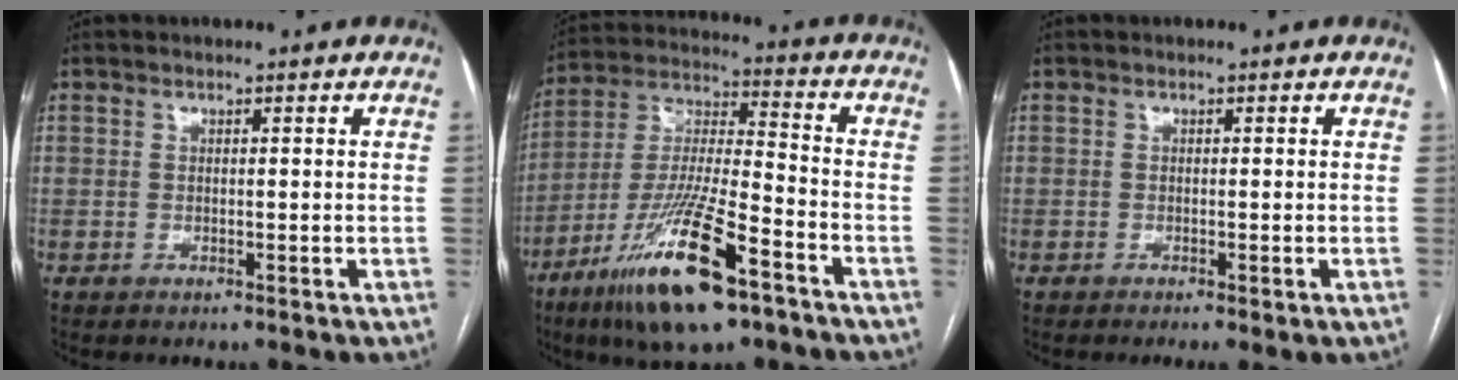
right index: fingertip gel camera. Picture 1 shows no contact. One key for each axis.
{"total": 18.6, "fx": -10.6, "fy": 2.9, "fz": 15.0, "tx": -0.310, "ty": -0.038, "tz": -0.189}
{"total": 1.6, "fx": -0.8, "fy": 0.2, "fz": 1.4, "tx": -0.021, "ty": -0.005, "tz": -0.009}